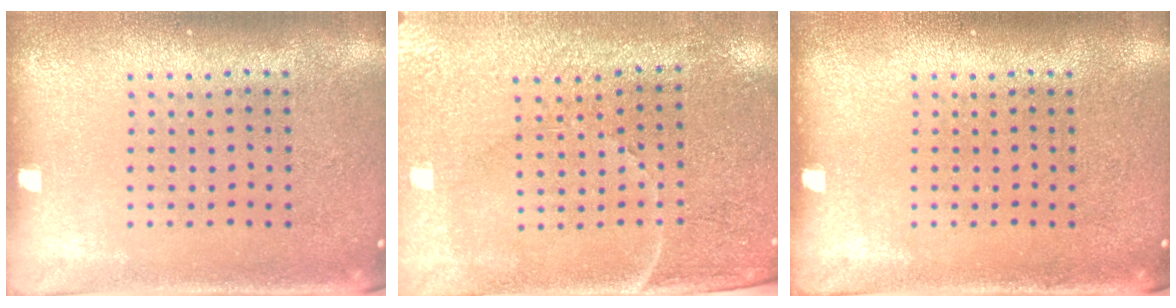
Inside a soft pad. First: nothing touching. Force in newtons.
{"total": 3.5, "press": 3.3, "slide": 1.1}
{"total": 0.0}